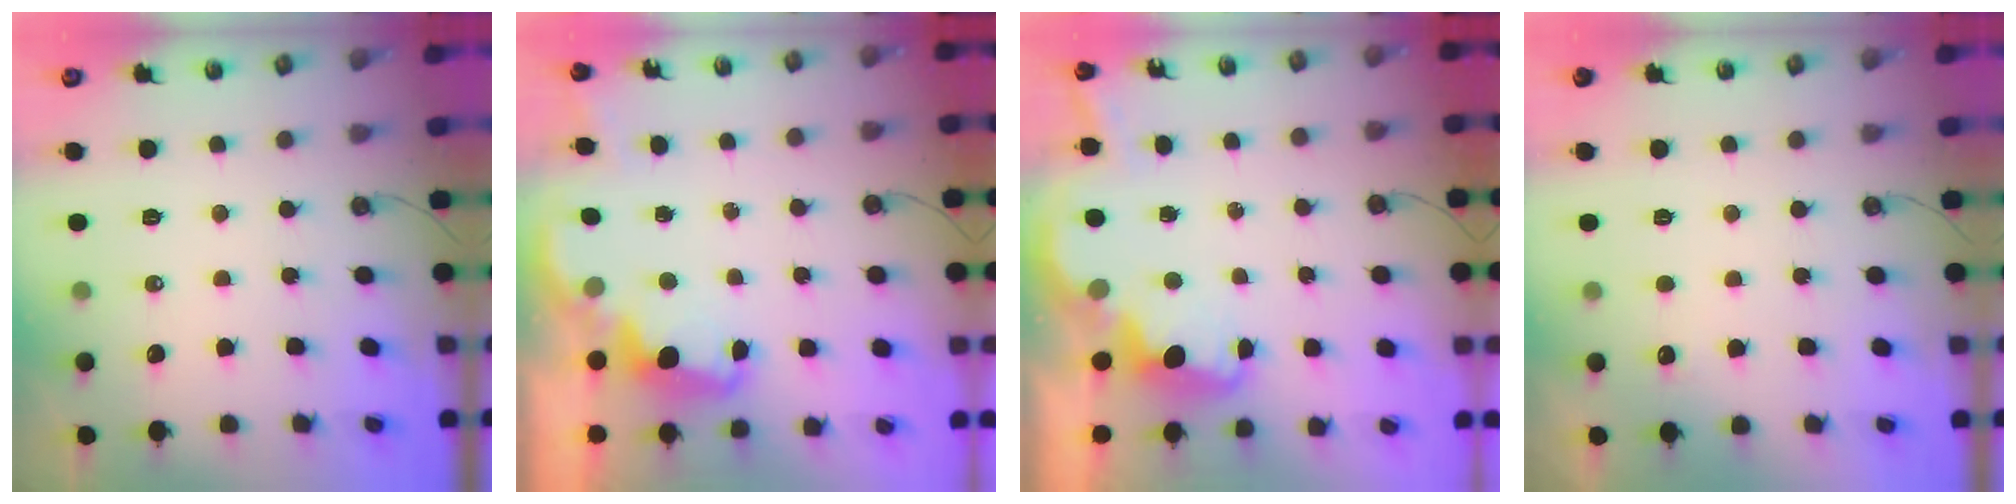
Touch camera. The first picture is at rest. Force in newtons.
{"total": 2.5, "press": 2.5, "slide": 0.5}
{"total": 3.9, "press": 3.8, "slide": 0.7}
{"total": 2.6, "press": 2.4, "slide": 1.0}